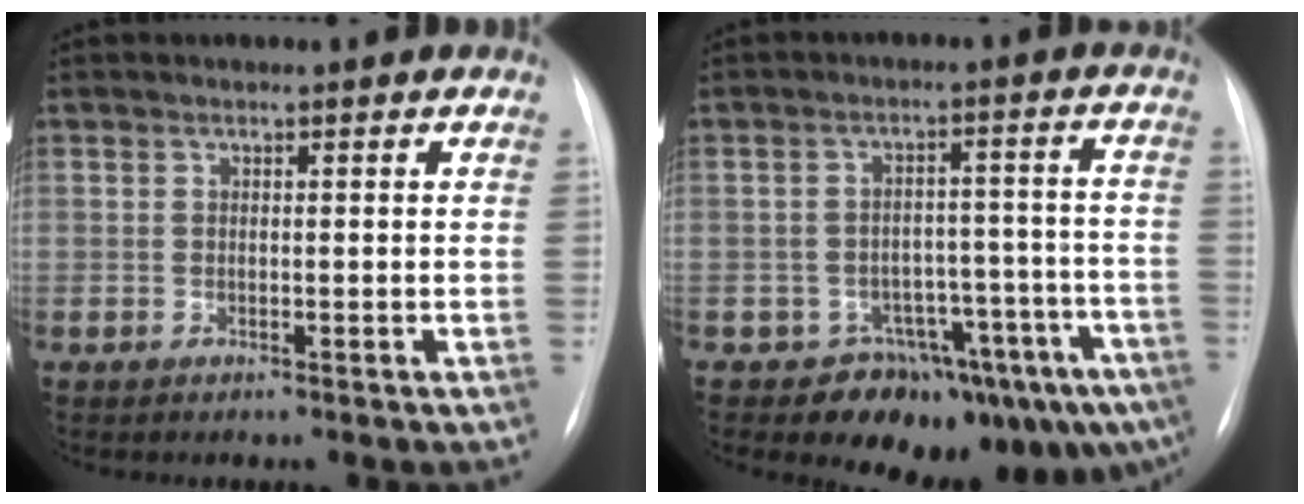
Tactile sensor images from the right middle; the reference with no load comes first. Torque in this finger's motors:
{"motor_torque": [1.11, -1.03, 0.12, 0.07]}